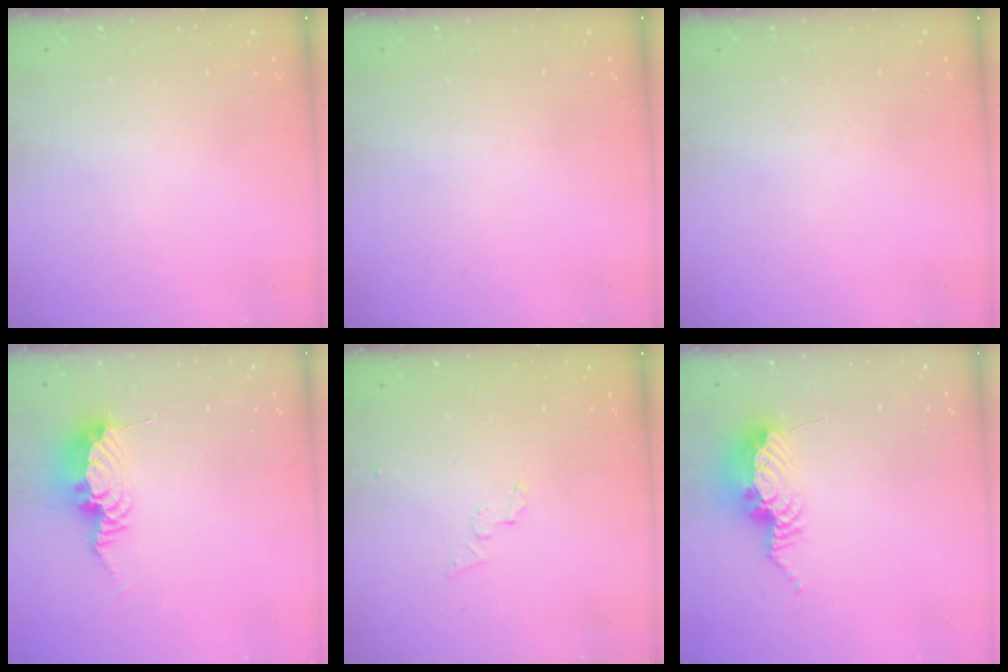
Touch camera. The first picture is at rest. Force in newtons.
{"total": 0.0}
{"total": 0.0}
{"total": 10.5, "press": 10.4, "slide": 1.1}
{"total": 4.0, "press": 4.0, "slide": 0.4}
{"total": 15.7, "press": 11.6, "slide": 10.6}